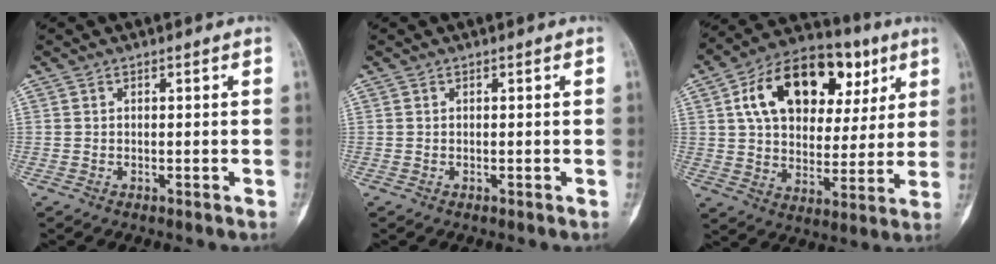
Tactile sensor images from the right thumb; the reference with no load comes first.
{"total": 0.0}
{"total": 22.5, "force": [8.3, 14.2, 15.3], "torque": [-0.208, 0.007, 0.127]}